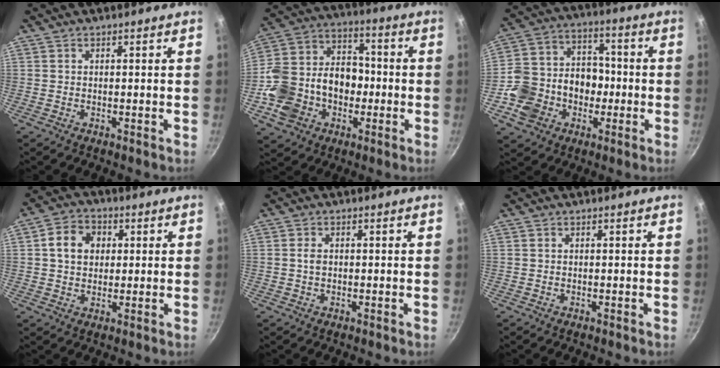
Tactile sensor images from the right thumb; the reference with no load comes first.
{"total": 19.8, "force": [-4.9, 15.7, 11.1], "torque": [-0.187, 0.057, -0.082]}
{"total": 16.3, "force": [-4.4, 13.5, 7.9], "torque": [-0.123, 0.047, -0.075]}
{"total": 7.6, "force": [1.7, 6.1, 4.2], "torque": [-0.051, 0.008, 0.021]}
{"total": 1.7, "force": [0.1, 1.2, 1.2], "torque": [-0.019, 0.003, 0.001]}
{"total": 0.0}